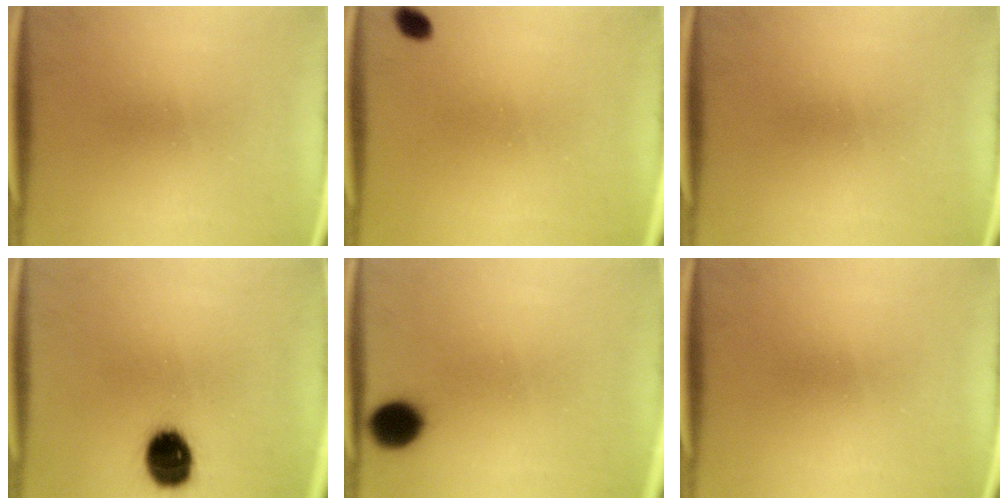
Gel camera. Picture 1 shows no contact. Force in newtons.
{"total": 1.8}
{"total": 0.0}
{"total": 10.6}
{"total": 6.3}
{"total": 0.0}